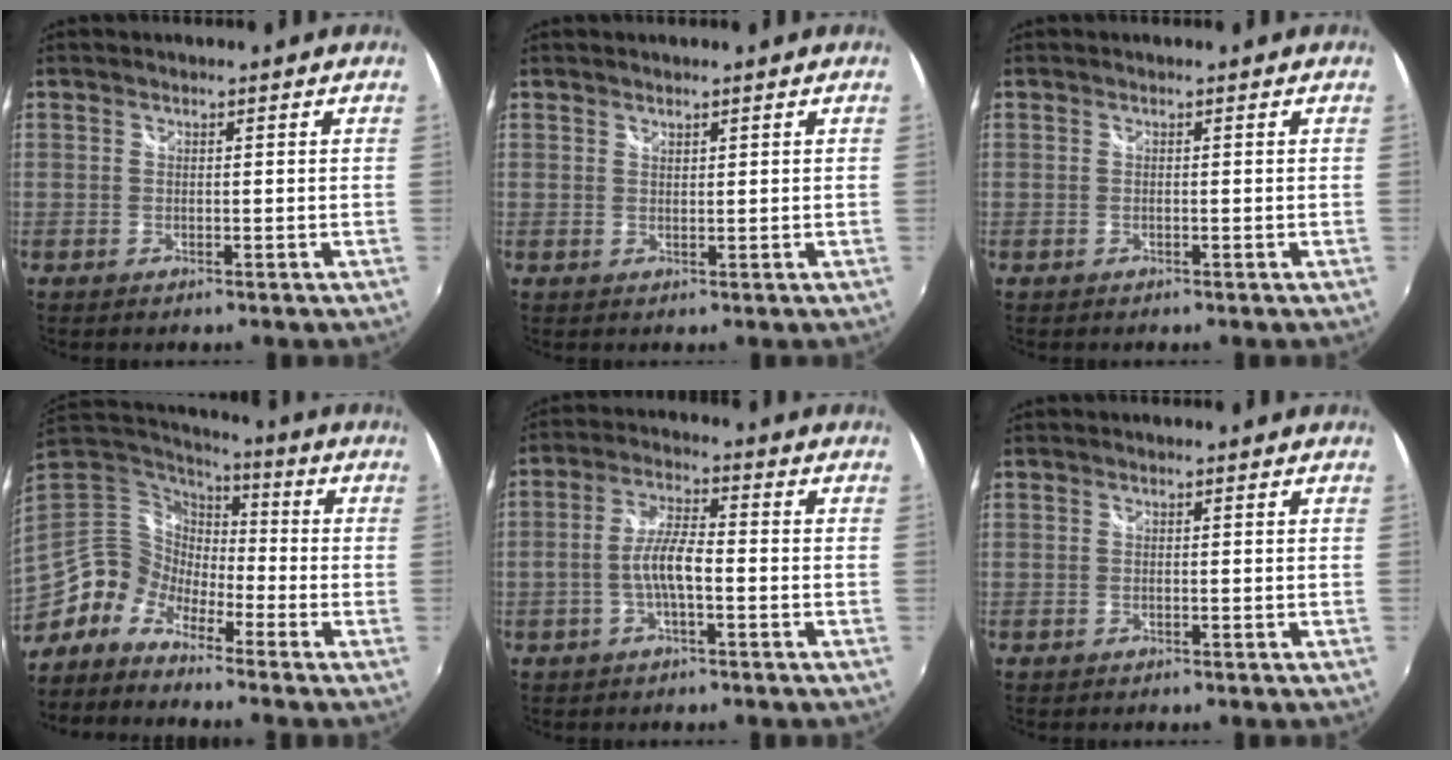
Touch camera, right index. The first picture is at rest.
{"total": 0.9, "force": [0.8, 0.4, 0.2], "torque": [-0.001, 0.000, 0.015]}
{"total": 0.0}
{"total": 8.0, "force": [-4.5, 6.2, 2.3], "torque": [-0.037, 0.032, -0.112]}
{"total": 6.2, "force": [-1.9, 1.5, 5.7], "torque": [-0.117, 0.009, -0.034]}
{"total": 0.0}